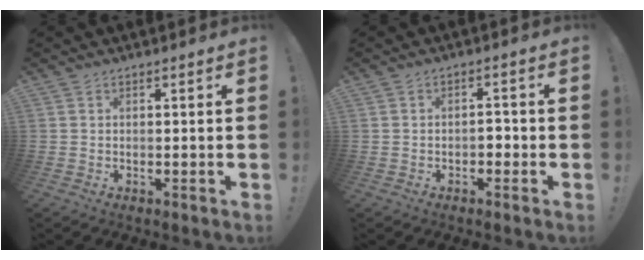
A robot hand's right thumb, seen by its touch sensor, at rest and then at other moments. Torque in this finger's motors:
{"motor_torque": [0.08, 0.12, 0.24, -0.28, 0.01]}